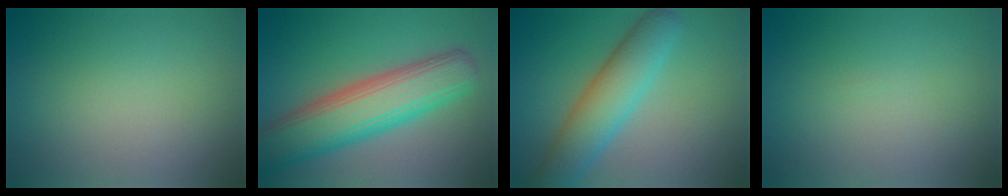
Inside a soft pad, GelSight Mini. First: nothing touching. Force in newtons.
{"total": 9.0, "press": 9.0, "slide": 0.4}
{"total": 6.5, "press": 6.5, "slide": 0.1}
{"total": 0.0}